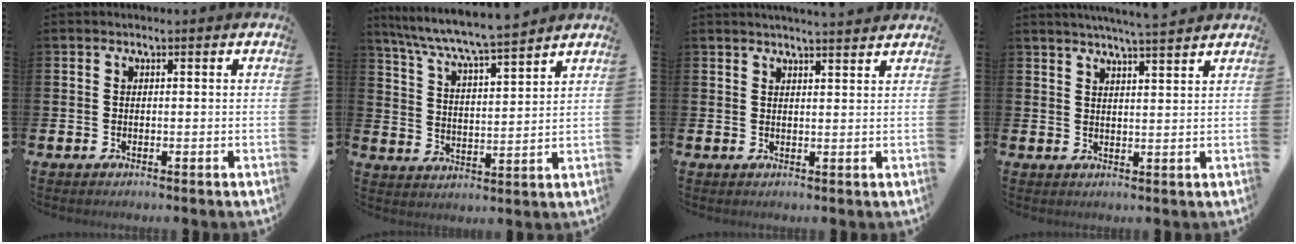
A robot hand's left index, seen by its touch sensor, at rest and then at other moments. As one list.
[{"total": 7.2, "force": [6.9, 0.0, 2.3], "torque": [-0.074, -0.048, 0.119]}, {"total": 2.8, "force": [2.7, -0.3, 0.2], "torque": [-0.007, -0.015, 0.050]}, {"total": 4.6, "force": [4.4, -0.7, 1.0], "torque": [-0.020, -0.024, 0.077]}]